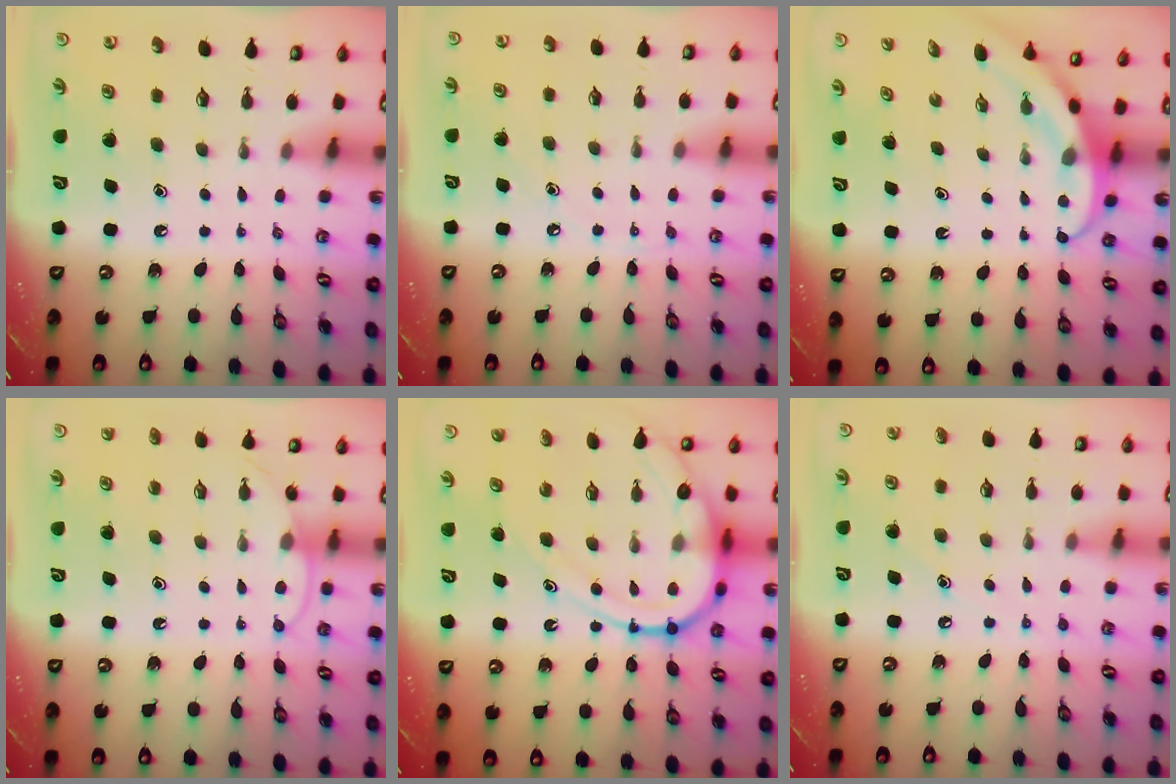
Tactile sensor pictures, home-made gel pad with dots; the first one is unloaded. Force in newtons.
{"total": 3.2, "press": 3.2, "slide": 0.6}
{"total": 3.9, "press": 3.9, "slide": 0.3}
{"total": 7.3, "press": 7.3, "slide": 0.7}
{"total": 18.1, "press": 18.0, "slide": 1.8}
{"total": 4.7, "press": 4.6, "slide": 0.6}